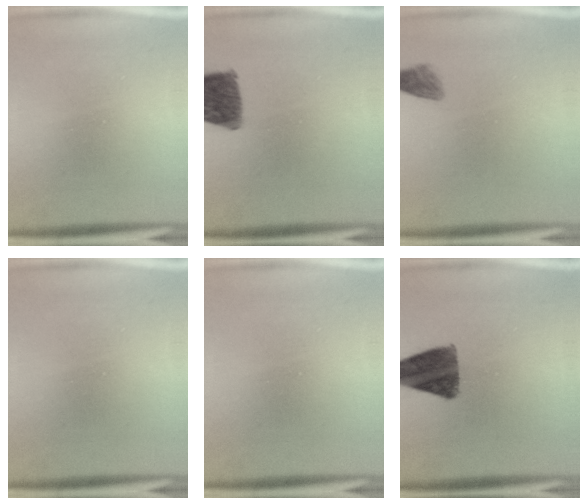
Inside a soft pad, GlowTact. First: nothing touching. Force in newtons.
{"total": 10.0}
{"total": 1.9}
{"total": 0.0}
{"total": 0.0}
{"total": 10.7}